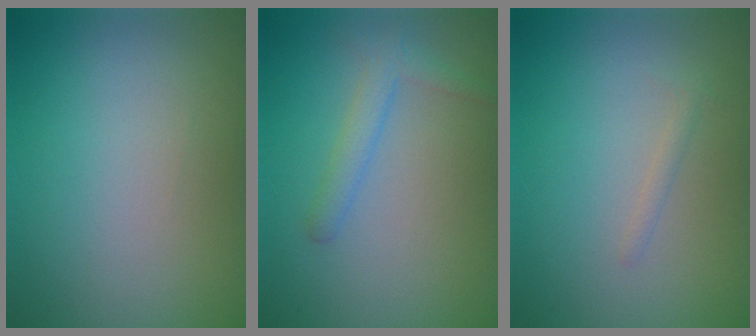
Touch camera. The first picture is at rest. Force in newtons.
{"total": 2.0, "press": 2.0, "slide": 0.2}
{"total": 0.6, "press": 0.6, "slide": 0.0}